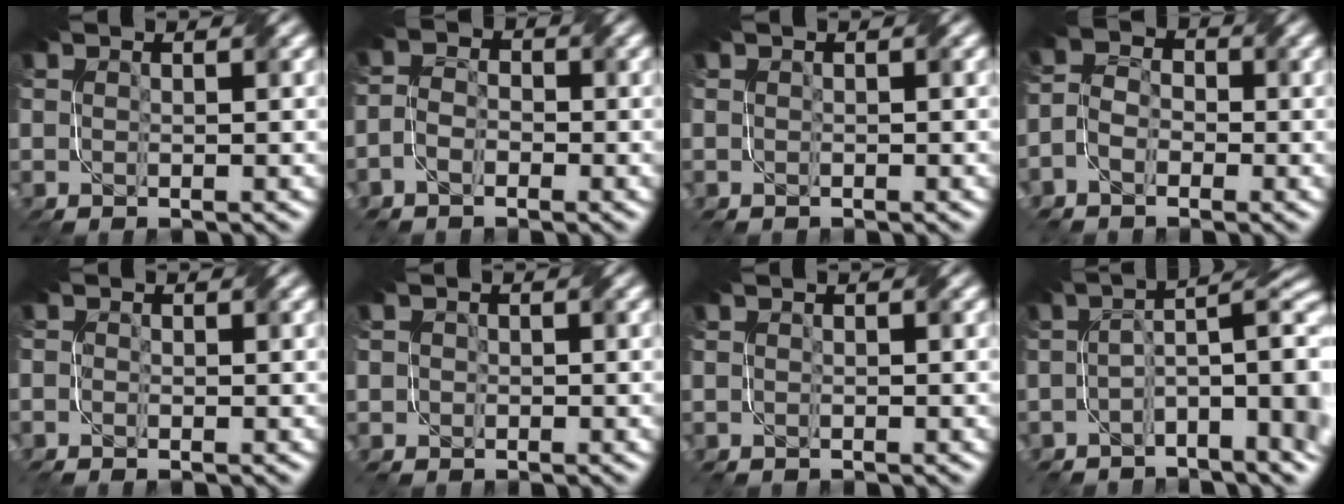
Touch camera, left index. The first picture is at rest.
{"total": 2.6, "force": [-2.4, 1.1, -0.1], "torque": [-0.006, -0.001, -0.029]}
{"total": 1.5, "force": [-1.1, -0.3, -1.0], "torque": [0.018, -0.004, 0.002]}
{"total": 3.2, "force": [-2.6, 1.8, 0.3], "torque": [-0.009, 0.000, -0.036]}
{"total": 1.5, "force": [-1.3, 0.1, -0.7], "torque": [0.009, -0.002, -0.007]}
{"total": 1.6, "force": [-0.9, 0.8, -1.0], "torque": [0.022, -0.003, -0.001]}
{"total": 1.4, "force": [-1.0, -0.4, -0.8], "torque": [0.014, -0.002, -0.004]}
{"total": 6.7, "force": [-2.4, 2.2, 5.8], "torque": [-0.081, 0.008, -0.027]}